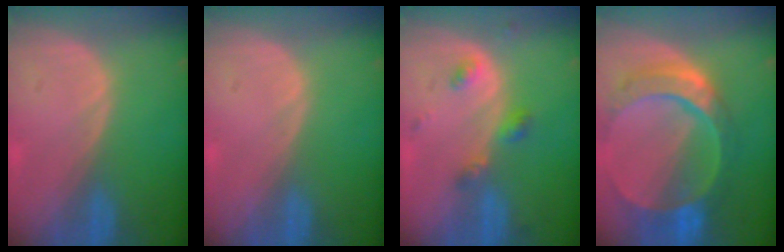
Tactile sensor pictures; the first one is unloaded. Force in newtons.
{"total": 0.0}
{"total": 3.7, "press": 3.7, "slide": 0.4}
{"total": 10.9, "press": 9.2, "slide": 5.8}